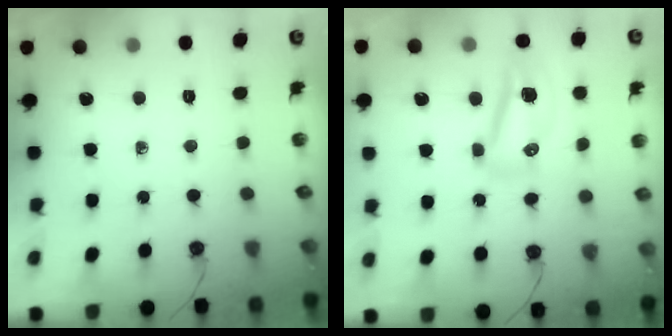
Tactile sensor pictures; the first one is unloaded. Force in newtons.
{"total": 25.5, "press": 13.7, "slide": 21.5}